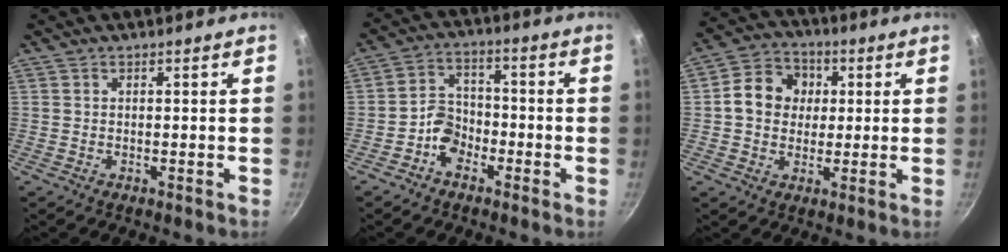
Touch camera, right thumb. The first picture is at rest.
{"total": 6.2, "force": [-3.3, 4.5, 2.8], "torque": [-0.022, 0.039, -0.068]}
{"total": 10.3, "force": [1.4, 8.8, 5.1], "torque": [-0.060, 0.014, 0.008]}